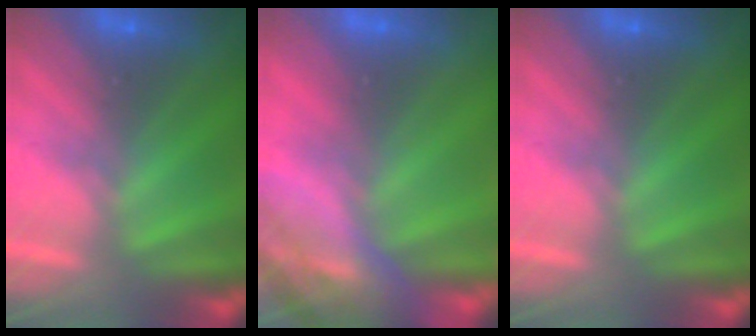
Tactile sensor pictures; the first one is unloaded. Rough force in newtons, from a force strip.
{"total": 7.9}
{"total": 0.0}